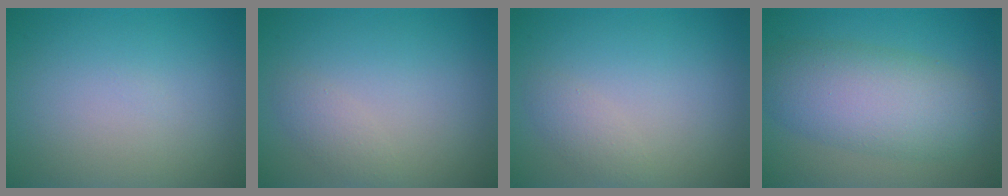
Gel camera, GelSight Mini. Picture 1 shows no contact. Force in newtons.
{"total": 1.3, "press": 1.3, "slide": 0.1}
{"total": 1.3, "press": 1.3, "slide": 0.1}
{"total": 7.2, "press": 7.2, "slide": 0.2}